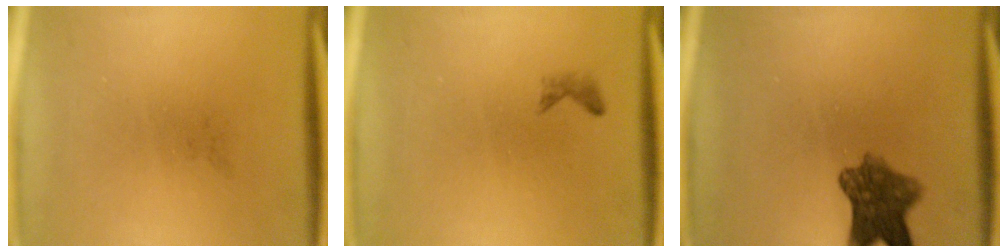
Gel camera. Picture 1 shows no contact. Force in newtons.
{"total": 0.7}
{"total": 7.3}